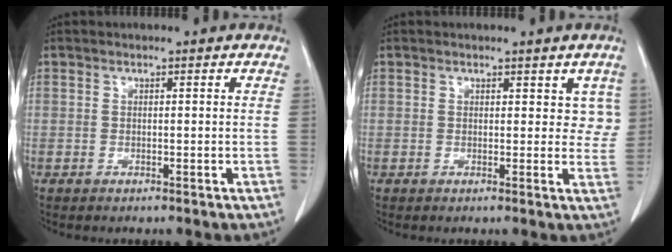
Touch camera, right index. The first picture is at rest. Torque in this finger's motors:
{"motor_torque": [-0.02, 0.01, 0.00, -0.01]}